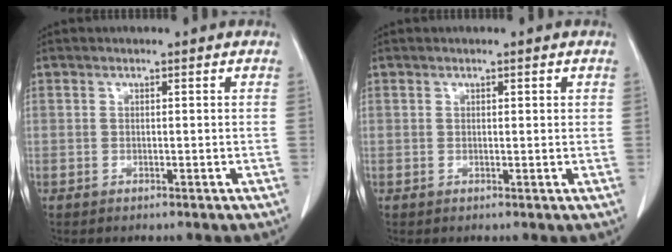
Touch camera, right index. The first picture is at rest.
{"total": 1.1, "force": [0.6, 0.3, 0.9], "torque": [-0.011, 0.000, 0.007]}